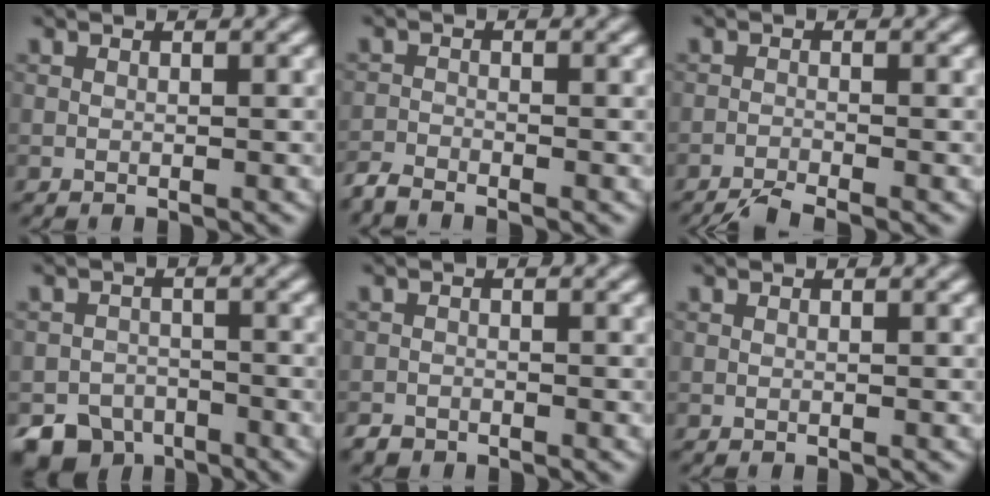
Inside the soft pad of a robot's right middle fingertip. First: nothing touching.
{"total": 2.2, "force": [-2.1, 0.2, 0.5], "torque": [-0.016, -0.004, -0.050]}
{"total": 3.0, "force": [-2.7, 0.1, 1.5], "torque": [-0.035, -0.001, -0.053]}
{"total": 6.4, "force": [-4.9, 4.0, 1.2], "torque": [-0.002, -0.009, -0.077]}
{"total": 1.3, "force": [-1.2, 0.6, 0.1], "torque": [0.001, -0.001, -0.026]}
{"total": 0.0}